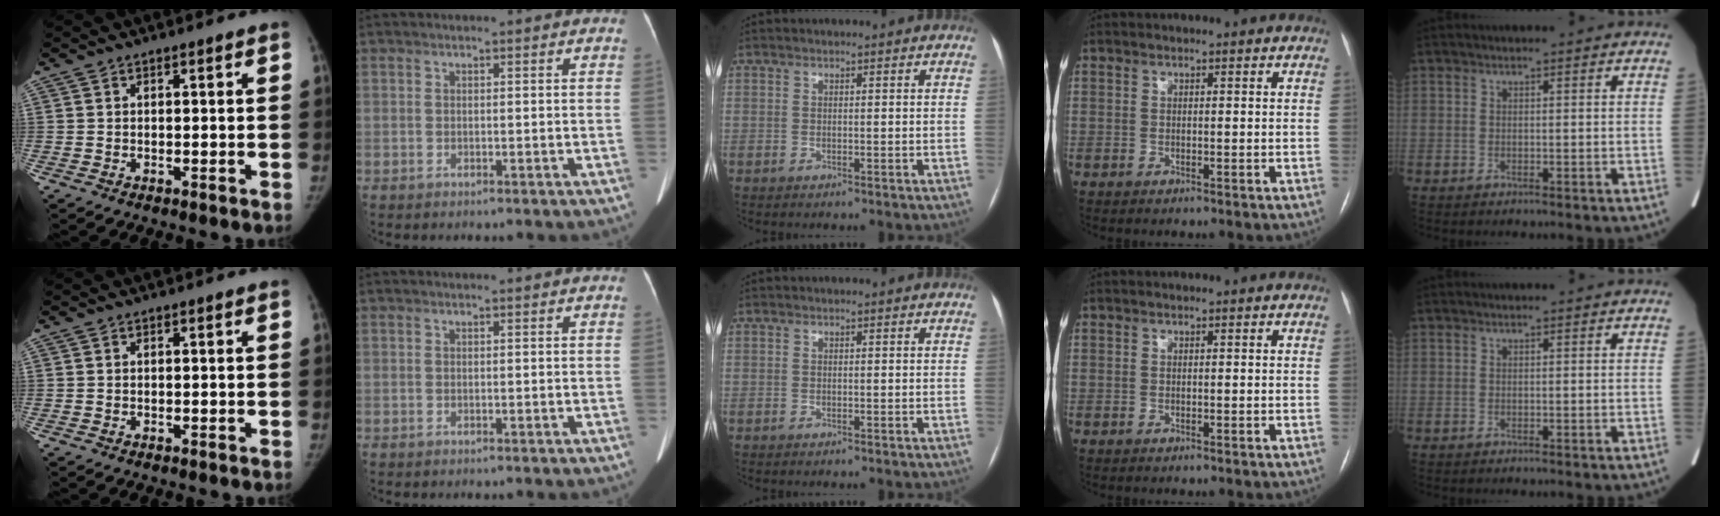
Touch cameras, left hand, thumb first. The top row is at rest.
{}